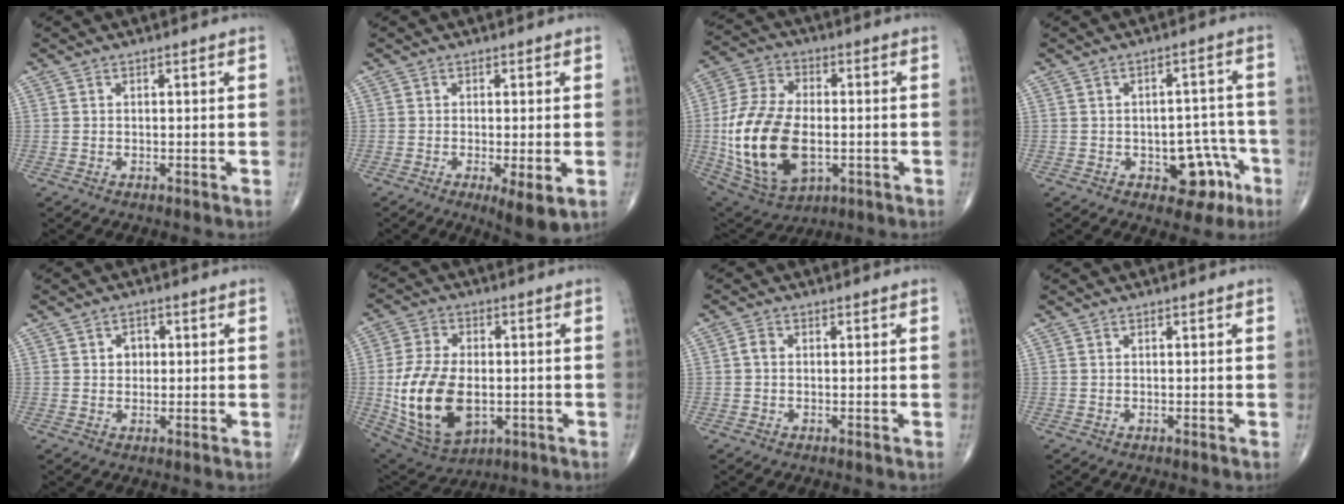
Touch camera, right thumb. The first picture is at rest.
{"total": 5.6, "force": [-1.7, 1.4, 5.2], "torque": [-0.088, -0.019, -0.028]}
{"total": 21.2, "force": [-2.9, 12.4, 16.9], "torque": [-0.333, -0.001, -0.038]}
{"total": 8.6, "force": [-3.6, 5.3, 5.7], "torque": [-0.029, 0.037, -0.040]}
{"total": 2.8, "force": [0.5, 2.3, 1.5], "torque": [-0.007, 0.002, 0.005]}
{"total": 17.6, "force": [-2.6, 10.5, 13.8], "torque": [-0.259, -0.005, -0.029]}
{"total": 1.4, "force": [-0.1, 1.1, 0.9], "torque": [-0.012, 0.002, -0.006]}
{"total": 0.0}